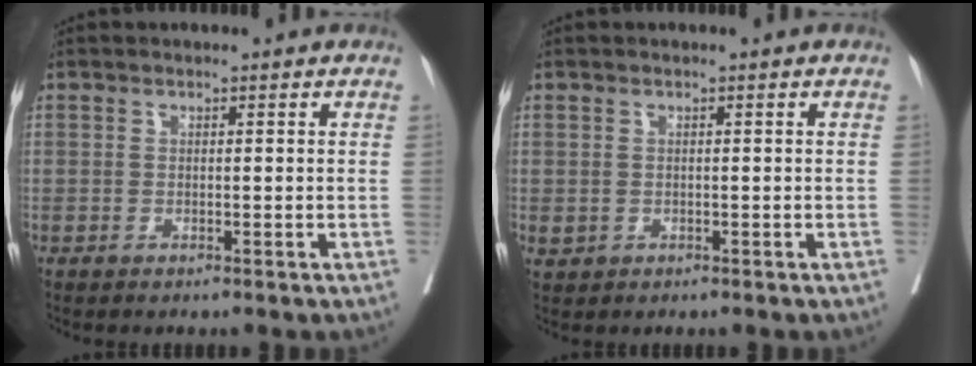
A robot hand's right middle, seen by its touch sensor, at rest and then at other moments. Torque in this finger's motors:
{"motor_torque": [1.04, -1.10, 0.13, 0.02]}